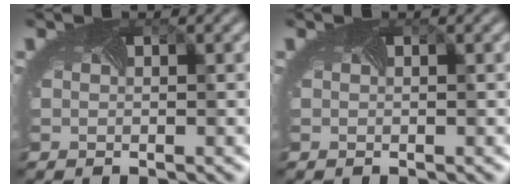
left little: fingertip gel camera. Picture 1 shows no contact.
{"total": 0.0}